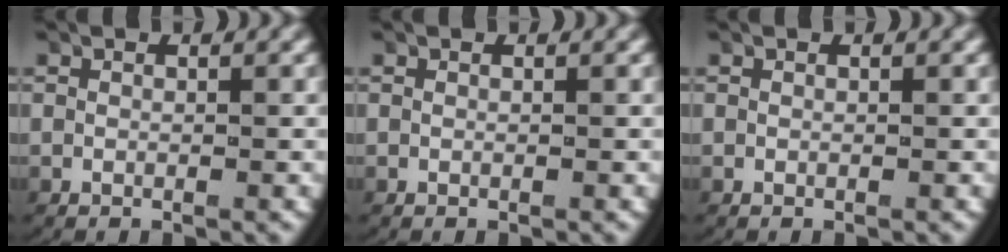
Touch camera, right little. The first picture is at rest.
{"total": 0.0}
{"total": 0.0}